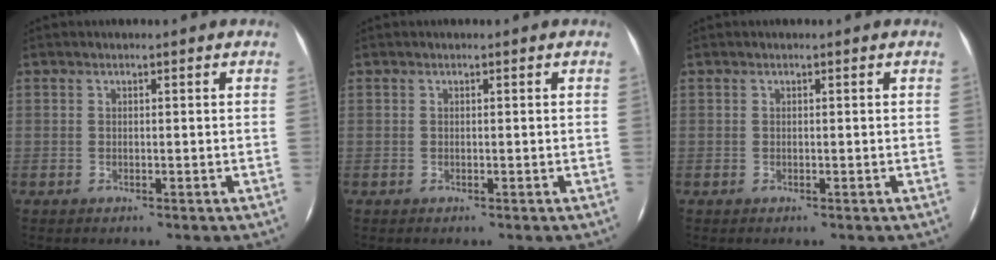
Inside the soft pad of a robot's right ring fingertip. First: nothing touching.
{"total": 0.0}
{"total": 0.0}